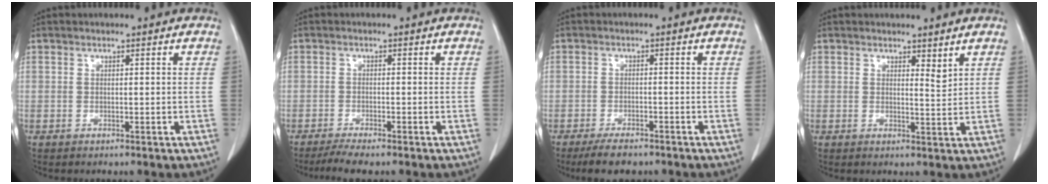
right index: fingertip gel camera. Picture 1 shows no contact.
{"total": 3.6, "force": [-3.0, 0.0, 2.0], "torque": [-0.035, -0.008, -0.054]}
{"total": 4.6, "force": [-3.7, 1.8, 2.1], "torque": [-0.037, -0.004, -0.060]}
{"total": 2.0, "force": [1.6, 0.4, 1.1], "torque": [-0.020, -0.011, 0.028]}